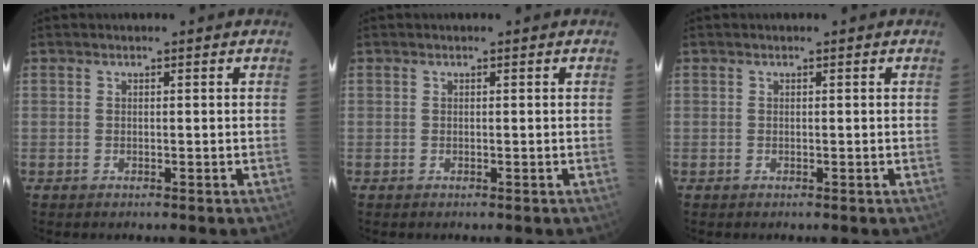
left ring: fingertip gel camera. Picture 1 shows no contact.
{"total": 0.0}
{"total": 0.0}